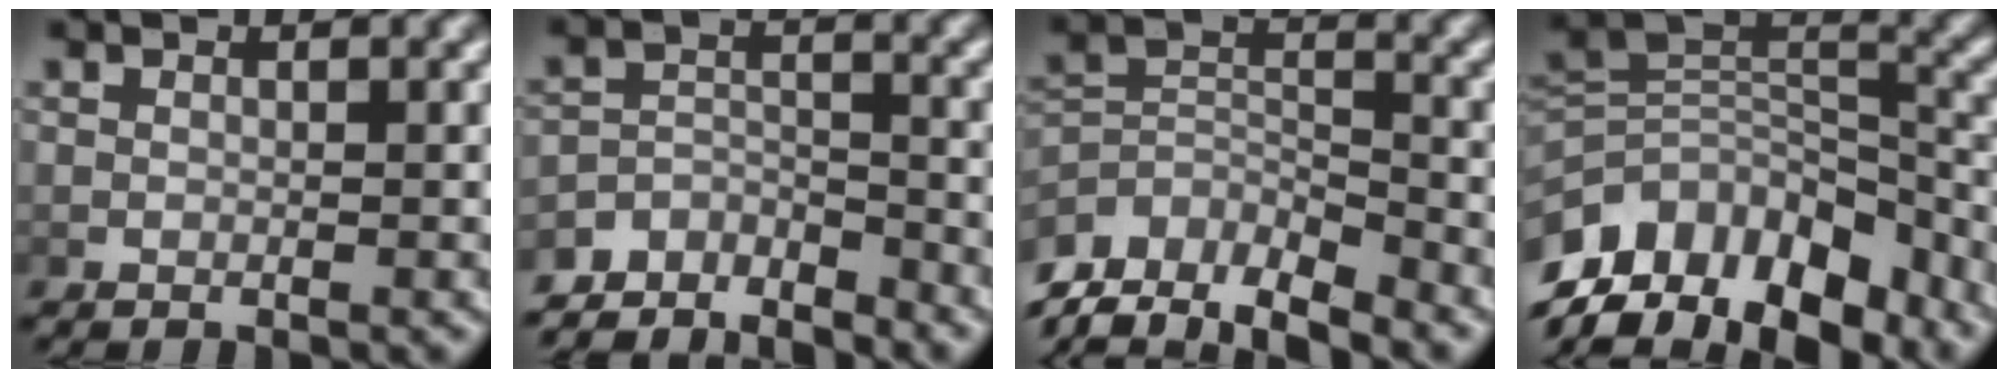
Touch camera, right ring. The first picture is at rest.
{"total": 6.6, "force": [-5.7, 2.6, 2.1], "torque": [-0.030, -0.020, -0.094]}
{"total": 11.5, "force": [-6.8, 7.7, 5.3], "torque": [-0.111, -0.063, -0.097]}
{"total": 15.7, "force": [-7.4, 11.1, 8.4], "torque": [-0.155, -0.046, -0.107]}